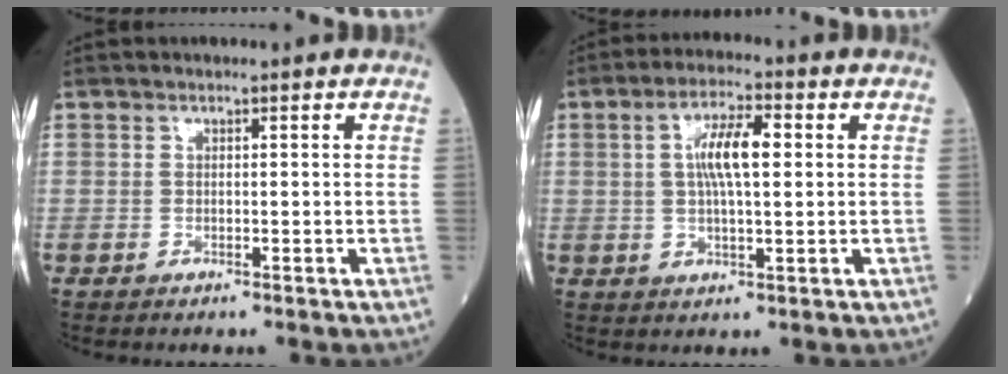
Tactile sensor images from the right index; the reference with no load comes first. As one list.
[{"total": 7.3, "force": [1.4, 1.6, 7.0], "torque": [-0.130, 0.013, 0.024]}]